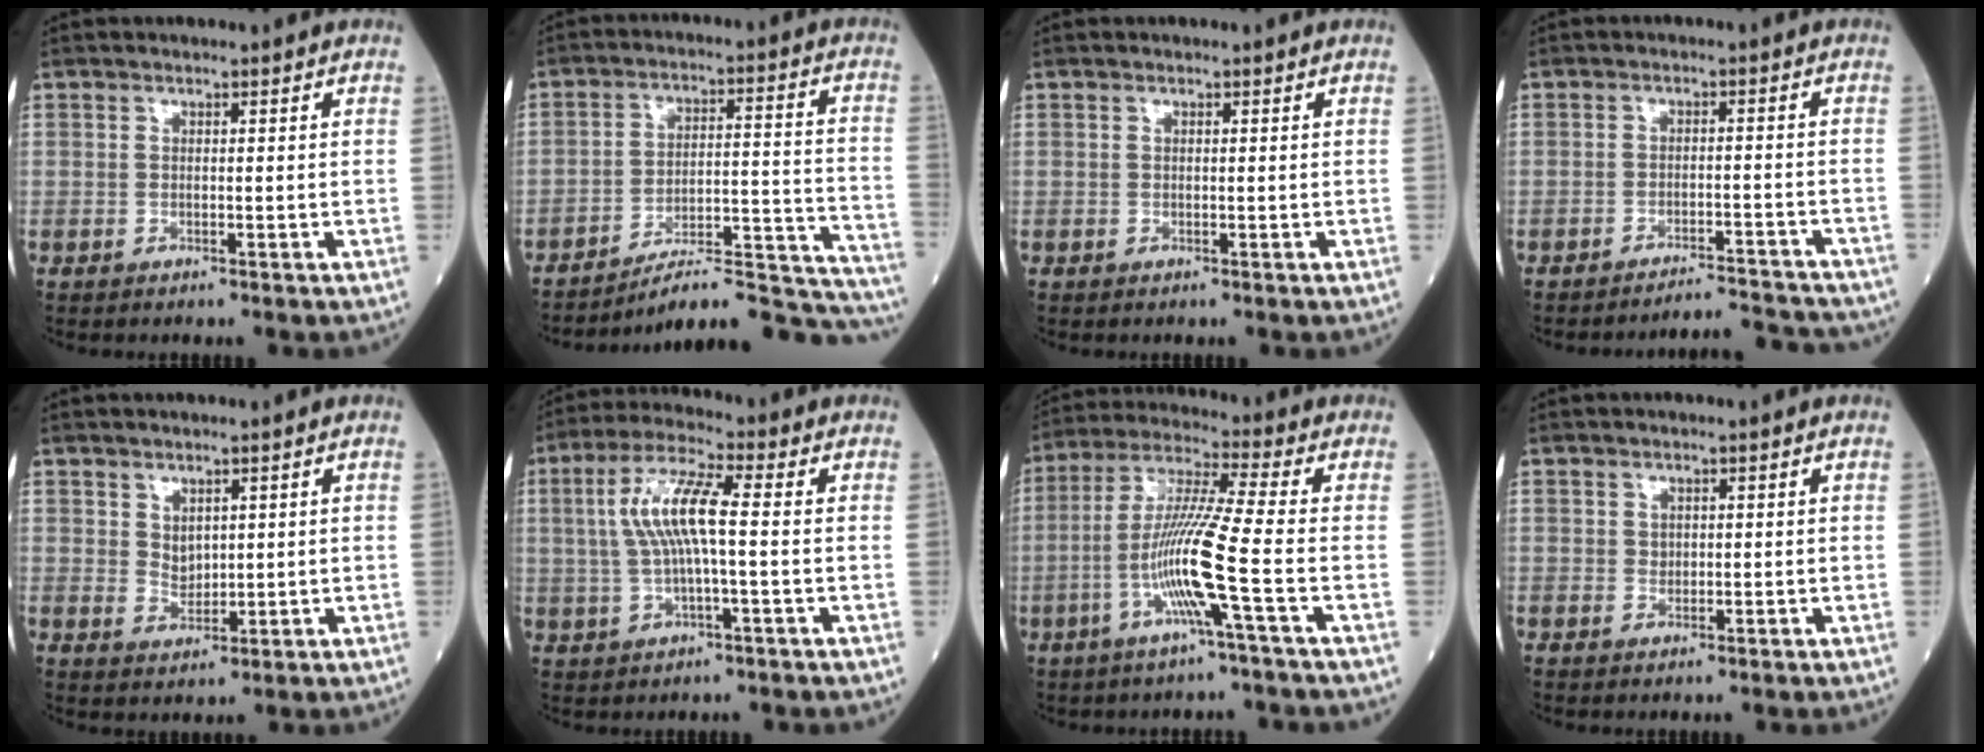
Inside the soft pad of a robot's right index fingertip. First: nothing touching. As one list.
[{"total": 21.1, "force": [-20.4, 0.4, 5.4], "torque": [-0.014, 0.031, -0.281]}, {"total": 0.0}, {"total": 6.9, "force": [-6.9, 0.2, -0.2], "torque": [0.012, 0.013, -0.094]}, {"total": 2.3, "force": [0.9, 1.7, 1.3], "torque": [-0.022, -0.002, 0.023]}, {"total": 8.7, "force": [0.7, 1.3, 8.6], "torque": [-0.179, 0.019, 0.010]}, {"total": 10.9, "force": [-3.5, -1.6, 10.1], "torque": [-0.202, -0.003, -0.074]}, {"total": 0.6, "force": [0.1, 0.6, 0.1], "torque": [0.005, 0.002, 0.001]}]